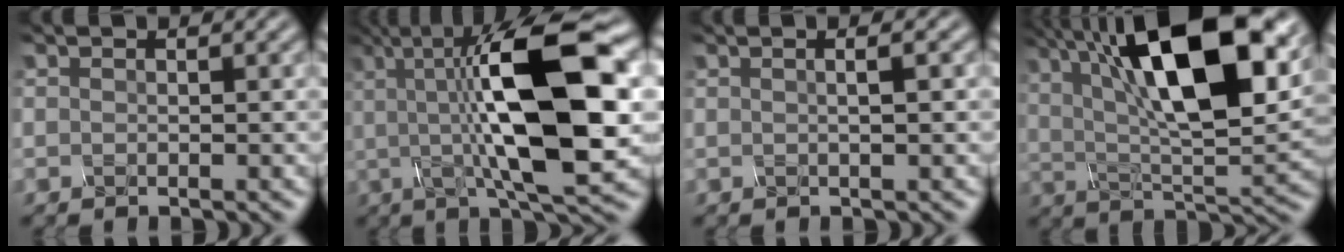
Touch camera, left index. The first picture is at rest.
{"total": 13.7, "force": [1.6, 4.0, 13.0], "torque": [-0.198, 0.010, 0.021]}
{"total": 2.9, "force": [0.8, 1.3, 2.4], "torque": [-0.012, 0.015, -0.013]}
{"total": 15.5, "force": [6.0, 5.5, 13.2], "torque": [-0.213, 0.010, 0.094]}